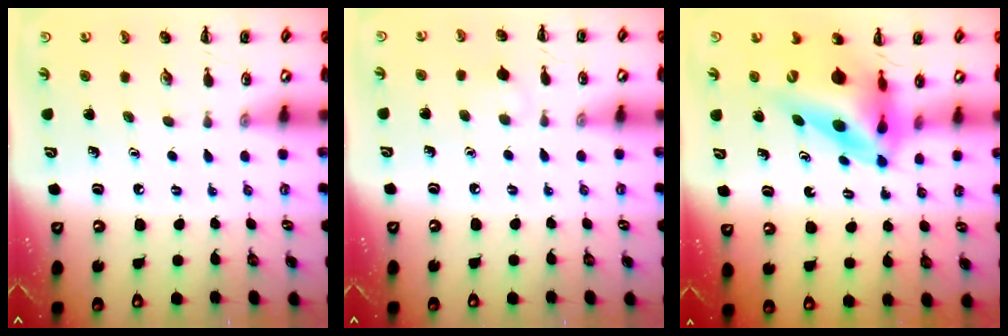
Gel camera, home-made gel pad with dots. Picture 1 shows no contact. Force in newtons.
{"total": 2.8, "press": 2.6, "slide": 1.1}
{"total": 12.2, "press": 11.6, "slide": 3.6}